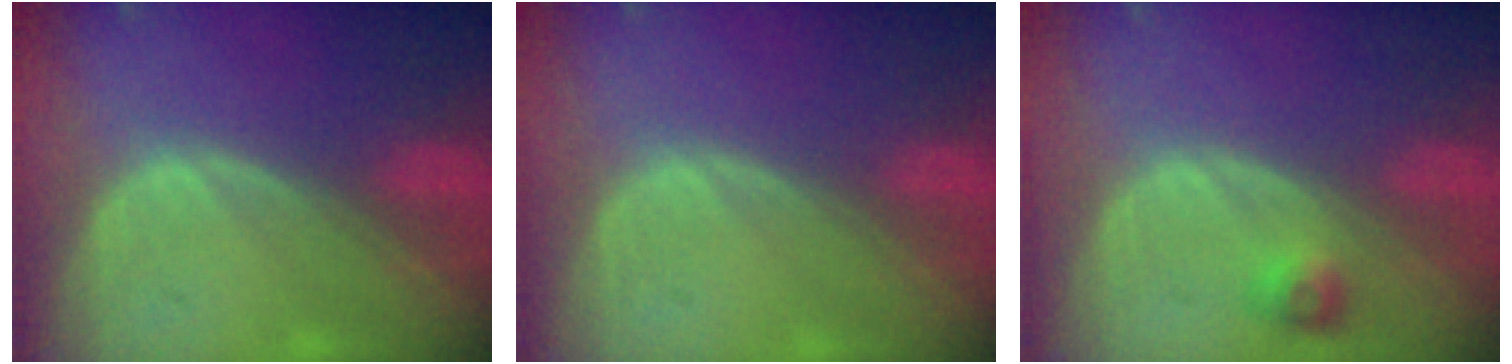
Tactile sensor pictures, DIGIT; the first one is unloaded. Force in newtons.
{"total": 0.0}
{"total": 2.5, "press": 2.3, "slide": 1.0}